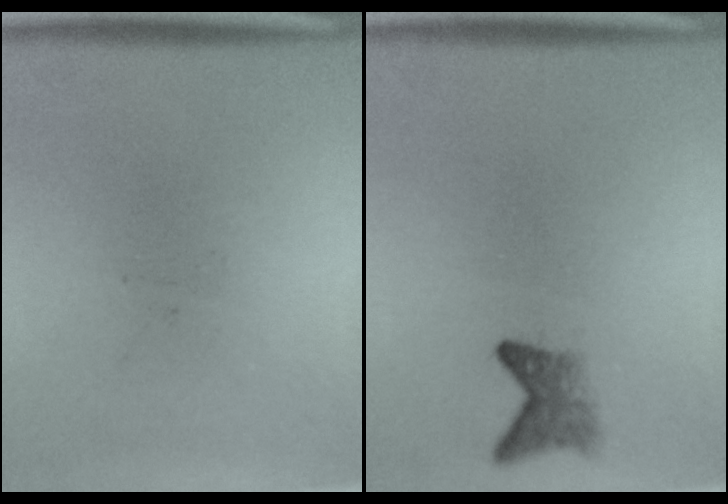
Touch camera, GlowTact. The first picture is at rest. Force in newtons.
{"total": 2.4}